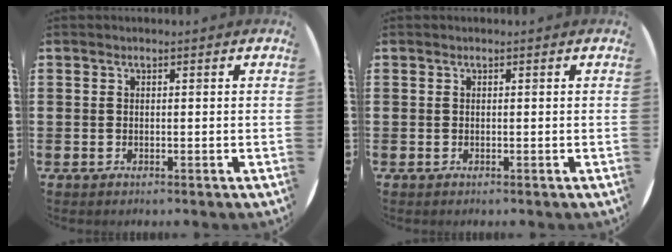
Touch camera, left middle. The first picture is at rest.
{"total": 0.0}